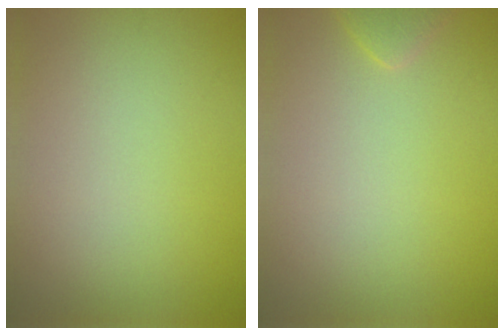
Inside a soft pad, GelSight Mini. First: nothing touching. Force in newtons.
{"total": 1.5, "press": 1.5, "slide": 0.1}